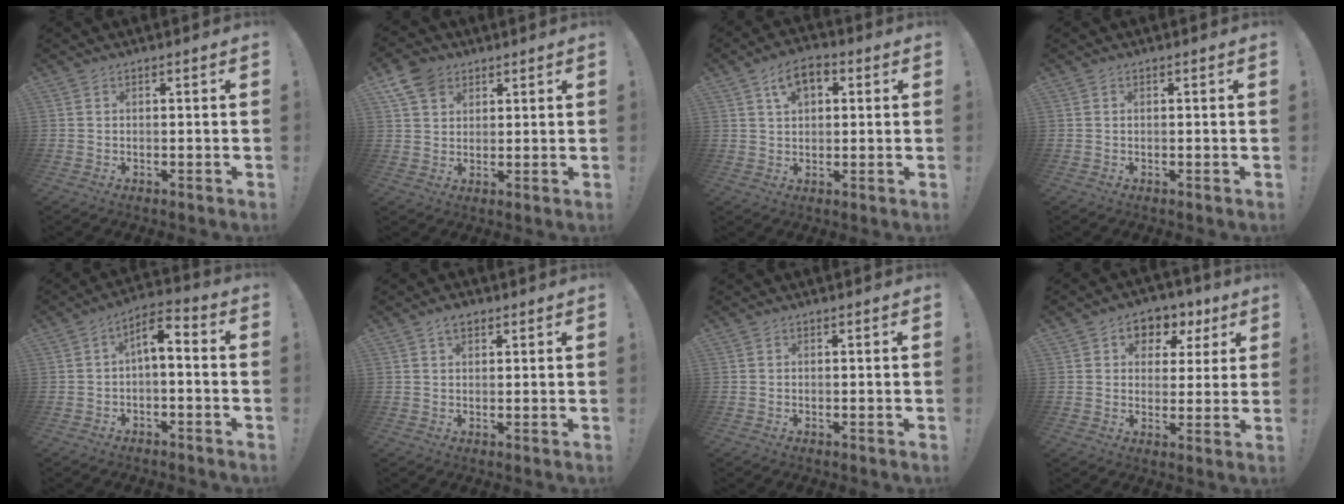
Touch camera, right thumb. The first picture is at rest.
{"total": 8.0, "force": [4.7, 5.7, 3.0], "torque": [-0.056, -0.018, 0.094]}
{"total": 7.4, "force": [3.0, 4.8, 4.8], "torque": [-0.072, 0.002, 0.053]}
{"total": 0.0}
{"total": 4.9, "force": [-1.0, 2.1, 4.4], "torque": [-0.078, 0.008, -0.019]}
{"total": 3.5, "force": [2.1, 2.1, 1.9], "torque": [-0.027, -0.003, 0.038]}
{"total": 0.0}
{"total": 6.6, "force": [2.1, 5.9, 2.2], "torque": [-0.026, -0.014, 0.042]}